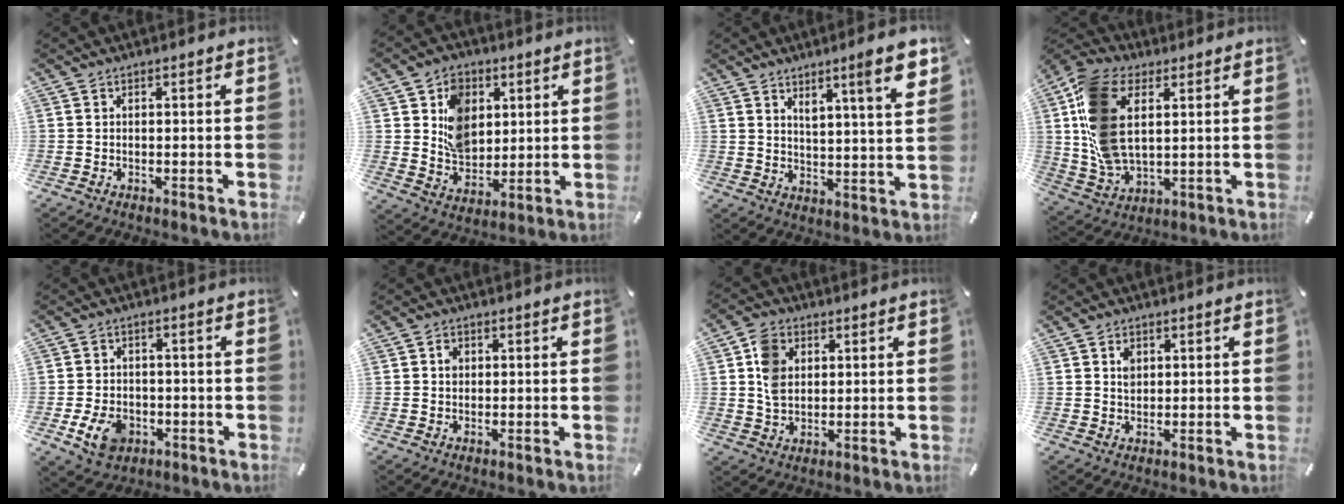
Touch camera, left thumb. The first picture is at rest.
{"total": 10.7, "force": [3.5, 8.8, 4.9], "torque": [-0.079, -0.004, 0.068]}
{"total": 9.7, "force": [6.7, 1.7, 6.8], "torque": [-0.091, -0.040, 0.105]}
{"total": 15.5, "force": [4.2, 9.9, 11.2], "torque": [-0.264, -0.004, 0.081]}
{"total": 7.6, "force": [-2.5, 5.7, 4.2], "torque": [-0.092, 0.006, -0.048]}
{"total": 1.9, "force": [0.2, 1.7, 0.9], "torque": [-0.004, 0.001, -0.002]}
{"total": 8.0, "force": [2.1, 6.5, 4.2], "torque": [-0.085, 0.007, 0.040]}
{"total": 2.7, "force": [0.9, 2.2, 1.2], "torque": [-0.011, -0.001, 0.012]}